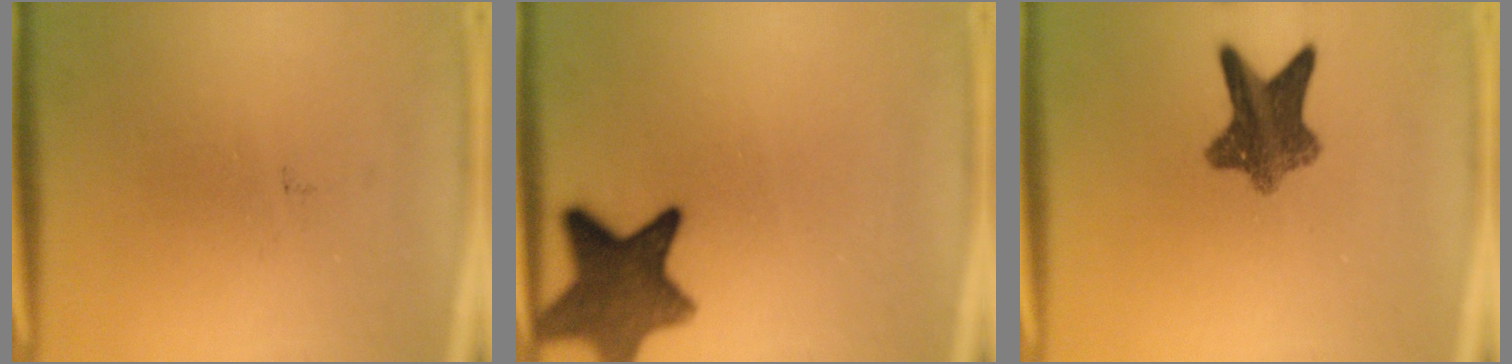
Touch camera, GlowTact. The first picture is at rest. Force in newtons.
{"total": 11.3}
{"total": 8.2}